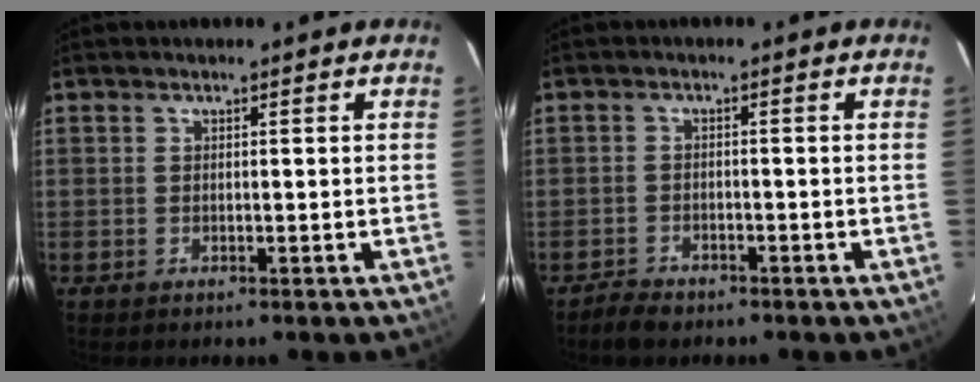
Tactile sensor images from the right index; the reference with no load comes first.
{"total": 3.6, "force": [-3.0, 1.5, 1.2], "torque": [-0.037, 0.002, -0.053]}